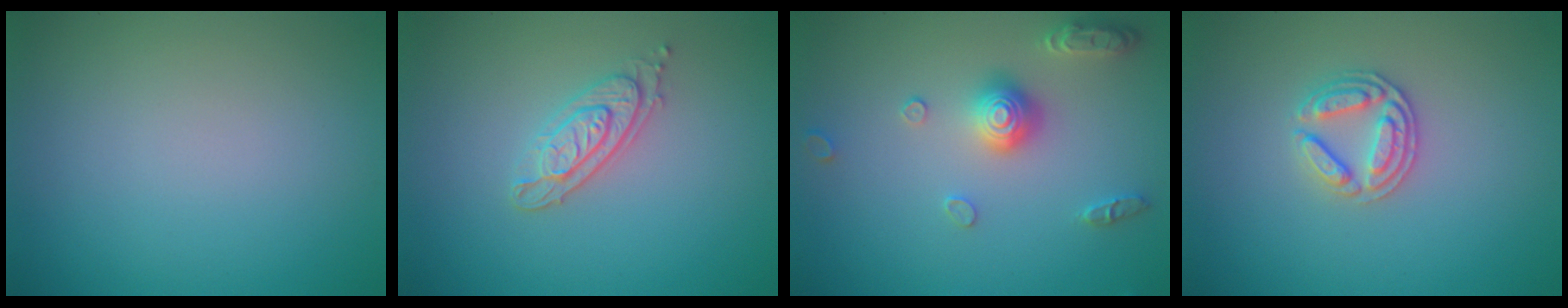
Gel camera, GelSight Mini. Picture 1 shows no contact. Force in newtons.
{"total": 2.6, "press": 2.4, "slide": 1.0}
{"total": 2.9, "press": 2.9, "slide": 0.2}
{"total": 2.7, "press": 2.7, "slide": 0.6}